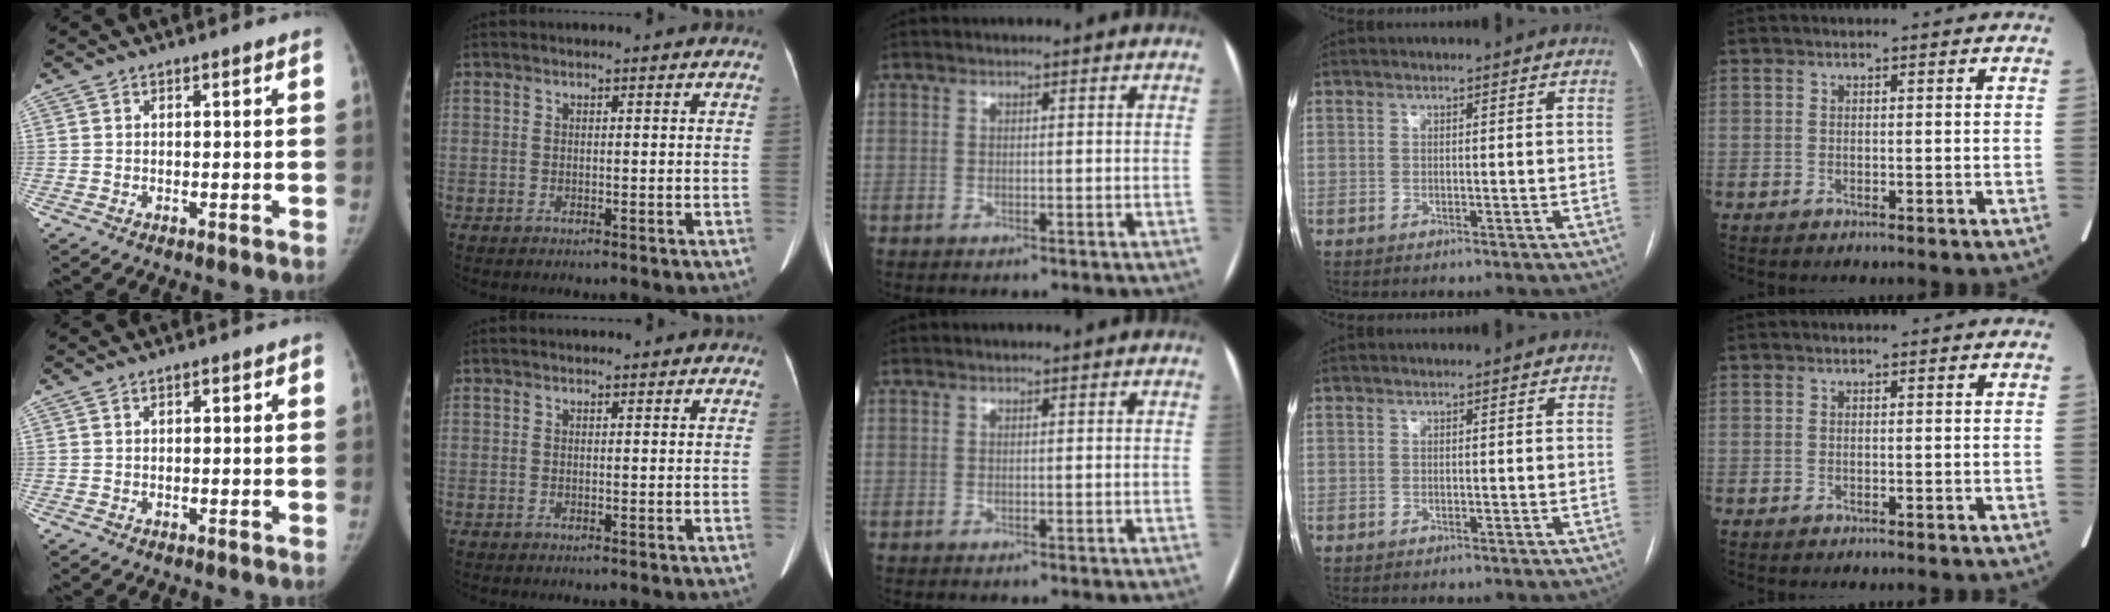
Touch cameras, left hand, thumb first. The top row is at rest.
{"thumb": {"total": 1.1, "force": [0.2, 0.7, 0.9], "torque": [-0.005, 0.005, 0.001]}, "index": {"total": 1.6, "force": [1.5, 0.3, 0.5], "torque": [-0.010, 0.016, 0.019]}}